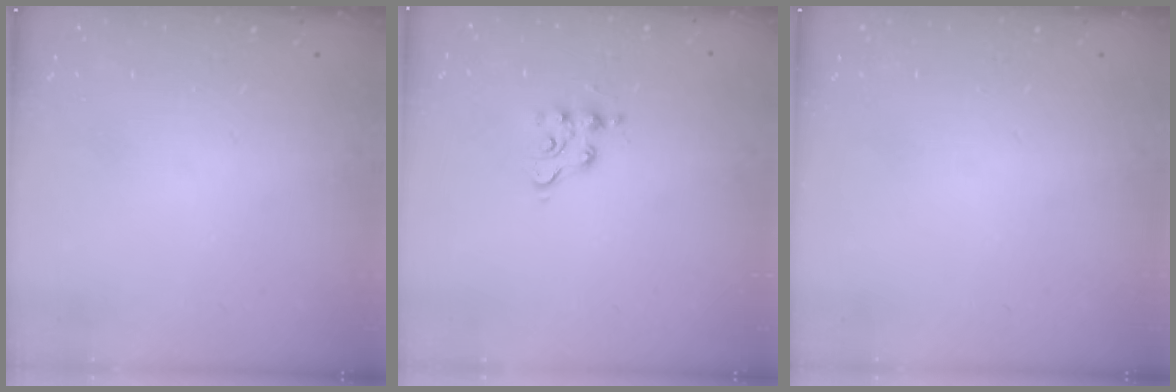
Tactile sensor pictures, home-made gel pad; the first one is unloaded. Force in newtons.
{"total": 5.1, "press": 5.1, "slide": 0.4}
{"total": 0.0}